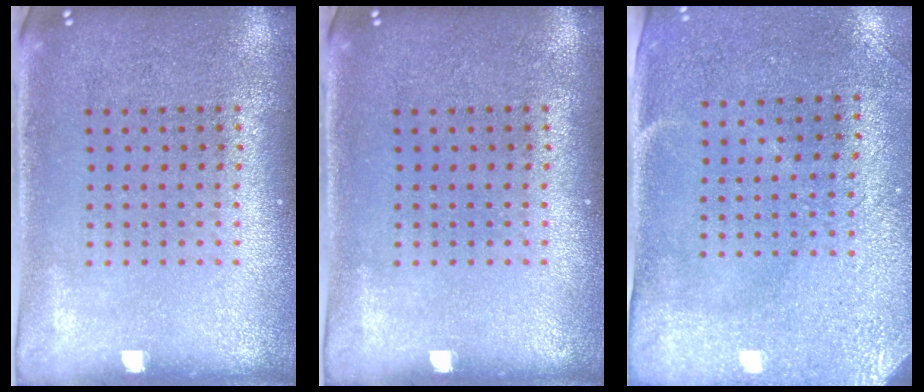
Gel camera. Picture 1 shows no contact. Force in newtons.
{"total": 0.0}
{"total": 2.9, "press": 2.4, "slide": 1.6}